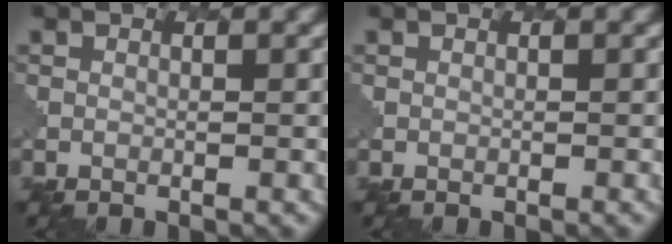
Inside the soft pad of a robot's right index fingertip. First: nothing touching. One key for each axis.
{"total": 0.0}